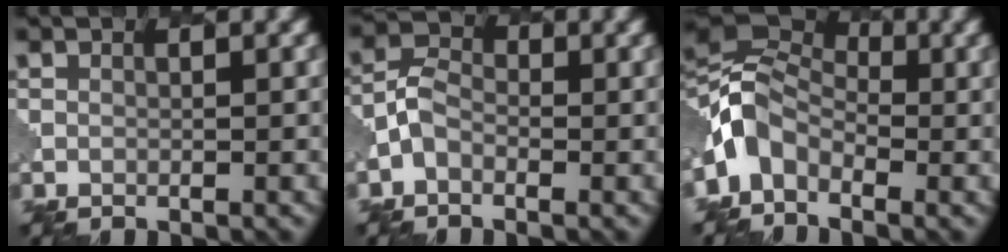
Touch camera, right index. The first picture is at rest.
{"total": 2.1, "force": [-0.9, 1.5, 1.2], "torque": [-0.024, 0.008, -0.026]}
{"total": 5.2, "force": [-1.9, 3.8, 3.0], "torque": [-0.056, 0.008, -0.056]}